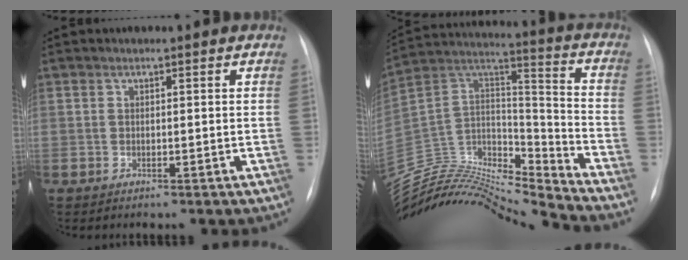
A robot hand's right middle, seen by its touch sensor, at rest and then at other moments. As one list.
[{"total": 22.1, "force": [-21.5, 1.3, 4.9], "torque": [-0.092, 0.049, -0.366]}]